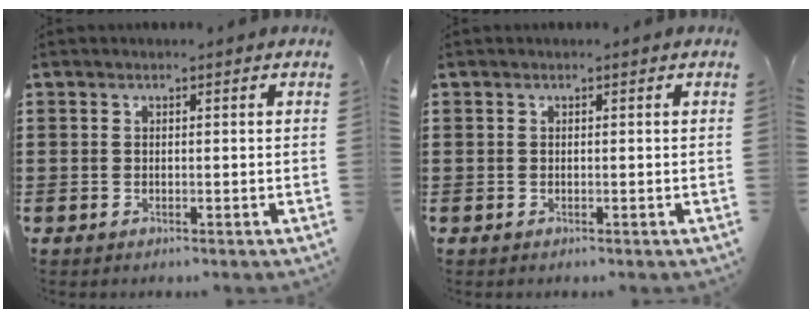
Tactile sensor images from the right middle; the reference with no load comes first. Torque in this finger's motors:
{"motor_torque": [0.15, -0.15, 0.00, 0.02]}